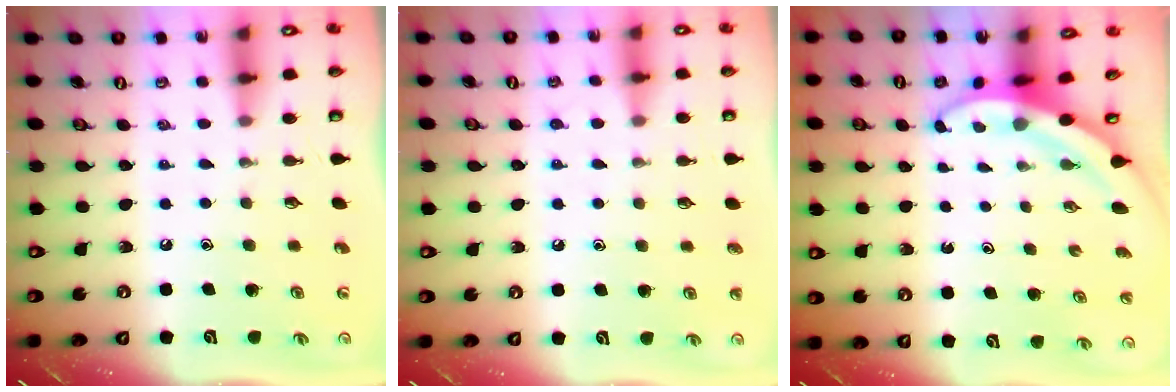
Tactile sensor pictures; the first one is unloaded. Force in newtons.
{"total": 4.4, "press": 4.3, "slide": 0.4}
{"total": 3.3, "press": 3.3, "slide": 0.3}